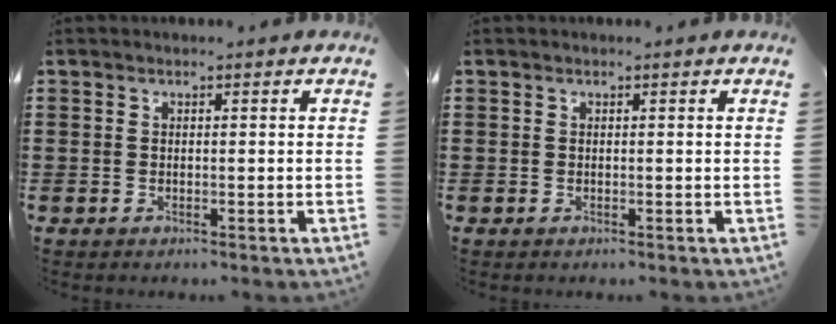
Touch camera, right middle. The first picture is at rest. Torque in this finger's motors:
{"motor_torque": [-0.32, 0.03, -0.04, -0.01]}